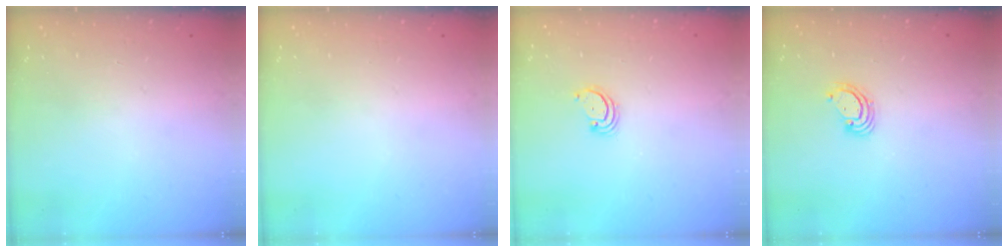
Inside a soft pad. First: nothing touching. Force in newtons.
{"total": 0.0}
{"total": 2.5, "press": 2.5, "slide": 0.3}
{"total": 3.5, "press": 3.5, "slide": 0.2}